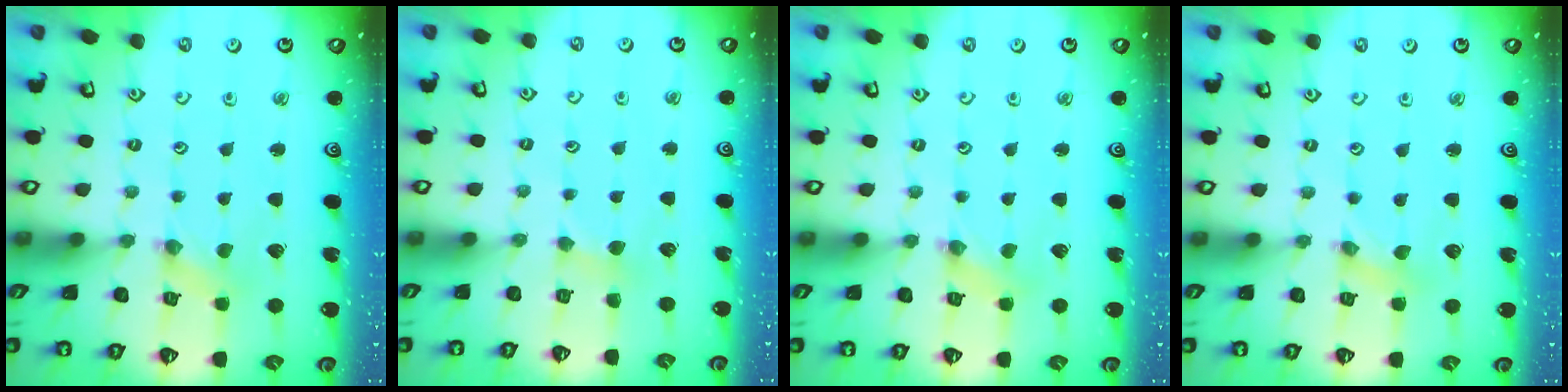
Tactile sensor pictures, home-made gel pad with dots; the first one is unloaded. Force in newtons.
{"total": 1.8, "press": 1.8, "slide": 0.3}
{"total": 1.1, "press": 1.1, "slide": 0.2}
{"total": 0.7, "press": 0.6, "slide": 0.1}